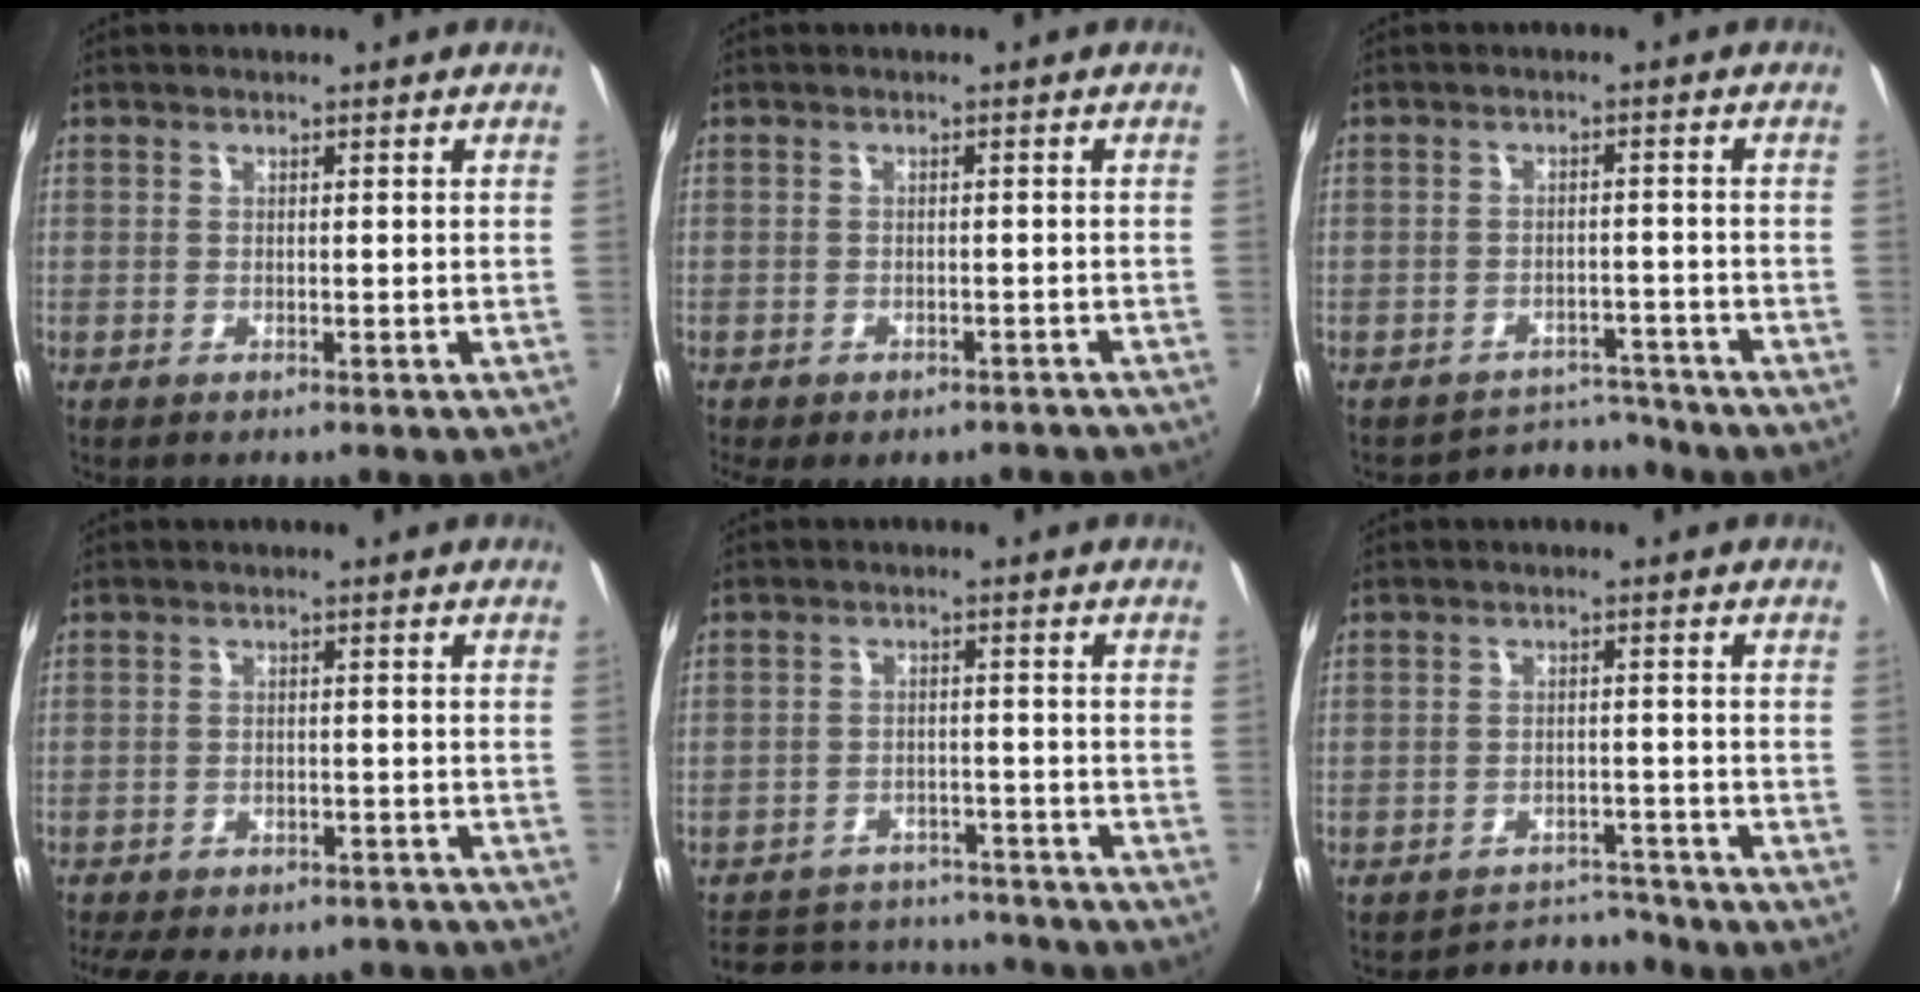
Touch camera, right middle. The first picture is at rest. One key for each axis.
{"total": 6.9, "fx": -5.4, "fy": 3.0, "fz": 3.1, "tx": -0.067, "ty": -0.023, "tz": -0.066}
{"total": 5.8, "fx": -5.5, "fy": 1.7, "fz": -0.9, "tx": 0.013, "ty": 0.015, "tz": -0.080}
{"total": 13.6, "fx": -11.2, "fy": 5.4, "fz": 5.7, "tx": -0.131, "ty": -0.018, "tz": -0.144}
{"total": 14.5, "fx": -12.1, "fy": 6.9, "fz": 4.0, "tx": -0.104, "ty": 0.035, "tz": -0.153}
{"total": 6.8, "fx": -6.6, "fy": 1.4, "fz": -0.3, "tx": -0.003, "ty": 0.013, "tz": -0.098}